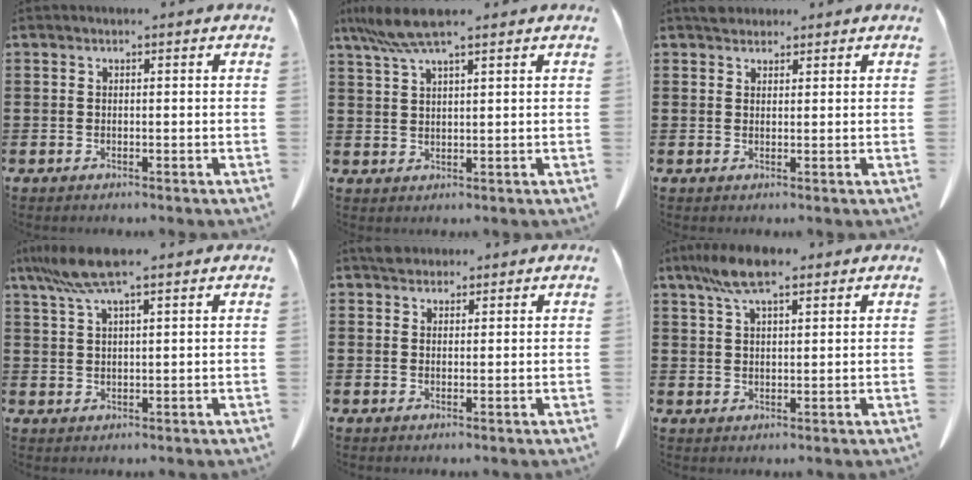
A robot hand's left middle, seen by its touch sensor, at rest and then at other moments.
{"total": 5.9, "force": [4.4, 0.7, 3.9], "torque": [-0.087, -0.005, 0.080]}
{"total": 2.0, "force": [1.8, 0.9, 0.3], "torque": [-0.004, 0.001, 0.033]}
{"total": 6.8, "force": [4.7, 0.9, 4.9], "torque": [-0.114, -0.007, 0.083]}
{"total": 2.4, "force": [2.1, 1.1, 0.5], "torque": [-0.007, 0.002, 0.040]}
{"total": 7.3, "force": [4.8, 2.0, 5.1], "torque": [-0.109, 0.001, 0.088]}